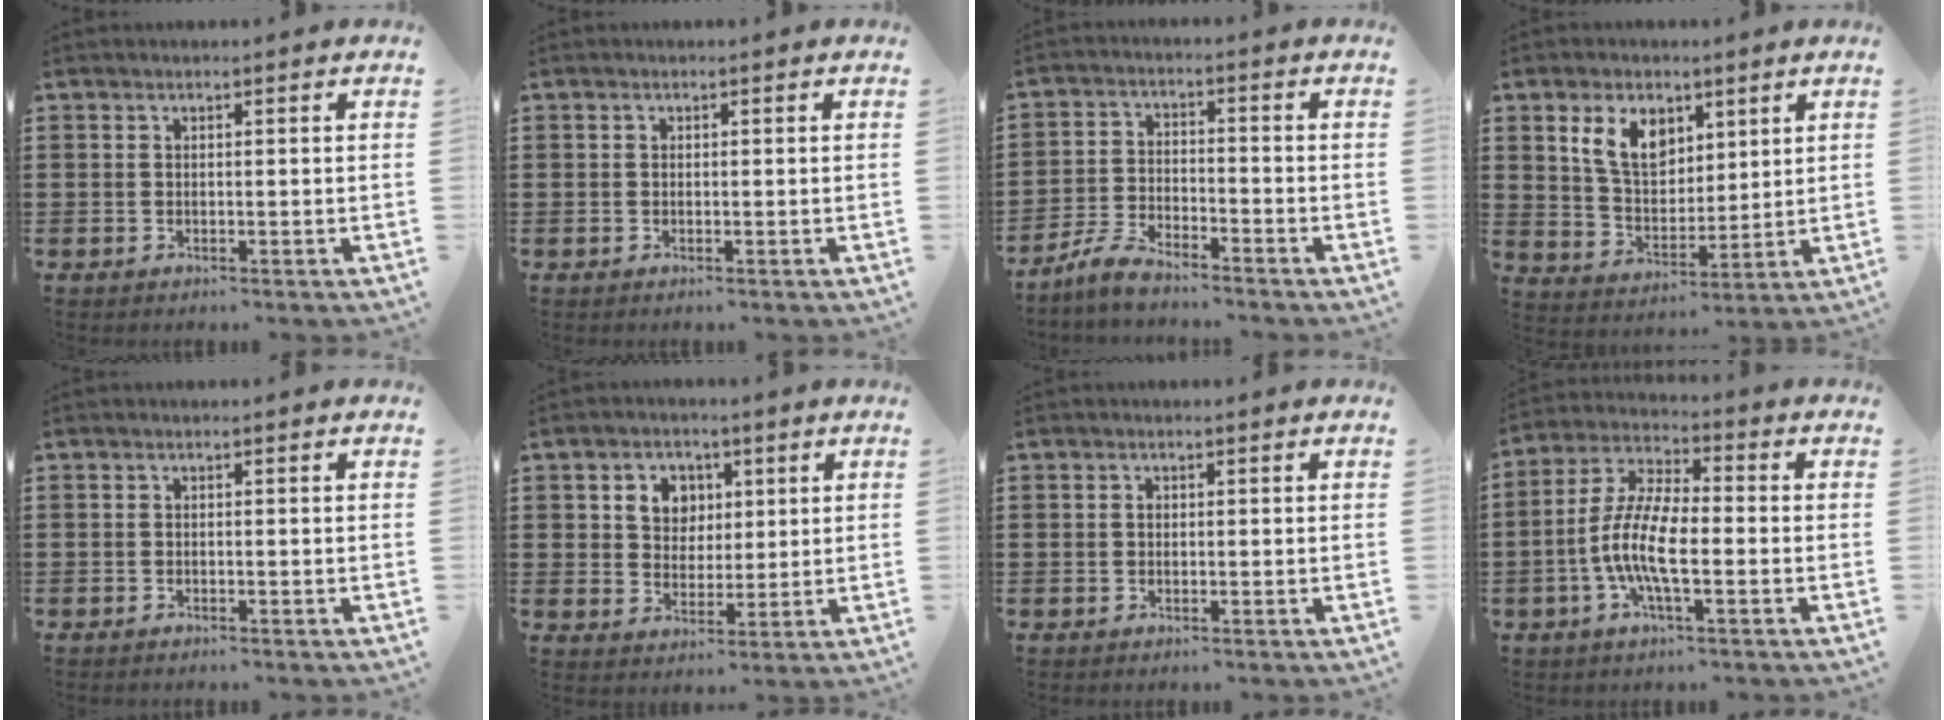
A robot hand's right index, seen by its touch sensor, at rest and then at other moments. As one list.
[{"total": 0.0}, {"total": 5.2, "force": [-4.8, 0.7, 1.9], "torque": [-0.053, -0.001, -0.097]}, {"total": 7.7, "force": [3.6, 5.0, 4.6], "torque": [-0.113, 0.016, 0.068]}, {"total": 0.6, "force": [-0.6, 0.0, 0.0], "torque": [-0.001, -0.002, -0.011]}, {"total": 5.8, "force": [2.2, 5.1, 1.8], "torque": [-0.045, 0.011, 0.034]}, {"total": 0.8, "force": [0.1, 0.6, 0.6], "torque": [-0.014, 0.002, 0.001]}, {"total": 9.4, "force": [-2.5, 2.9, 8.5], "torque": [-0.199, -0.014, -0.055]}]